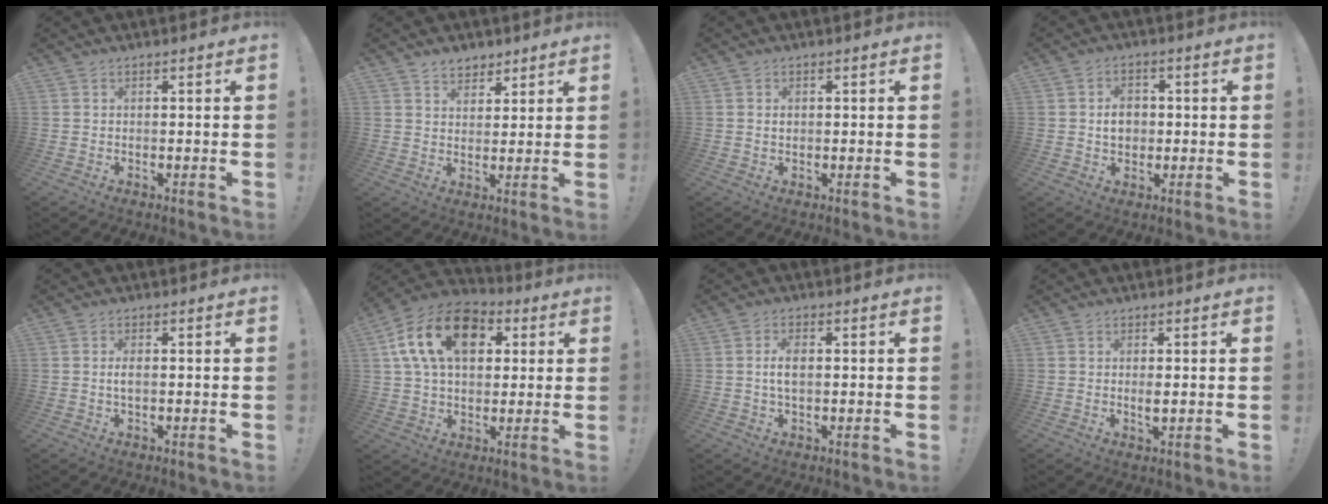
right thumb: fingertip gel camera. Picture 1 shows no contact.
{"total": 5.4, "force": [4.1, 3.4, 0.7], "torque": [0.000, -0.029, 0.075]}
{"total": 0.9, "force": [0.1, 0.8, 0.5], "torque": [-0.004, 0.001, -0.001]}
{"total": 6.1, "force": [0.1, 5.0, 3.4], "torque": [-0.035, 0.001, 0.000]}
{"total": 2.0, "force": [-0.1, 0.8, 1.8], "torque": [-0.032, 0.002, -0.003]}
{"total": 19.5, "force": [6.9, 12.7, 13.1], "torque": [-0.227, -0.011, 0.123]}
{"total": 4.6, "force": [0.3, 2.2, 4.0], "torque": [-0.070, 0.001, 0.001]}
{"total": 2.2, "force": [0.2, 0.7, 2.0], "torque": [-0.024, -0.007, 0.001]}